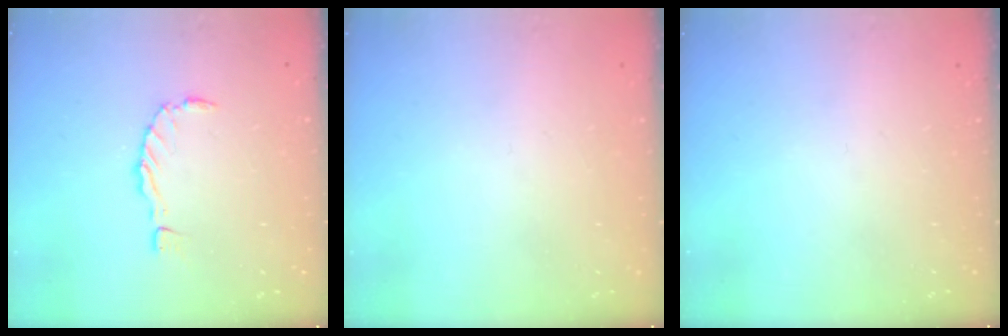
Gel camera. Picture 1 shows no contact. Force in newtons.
{"total": 0.0}
{"total": 0.0}